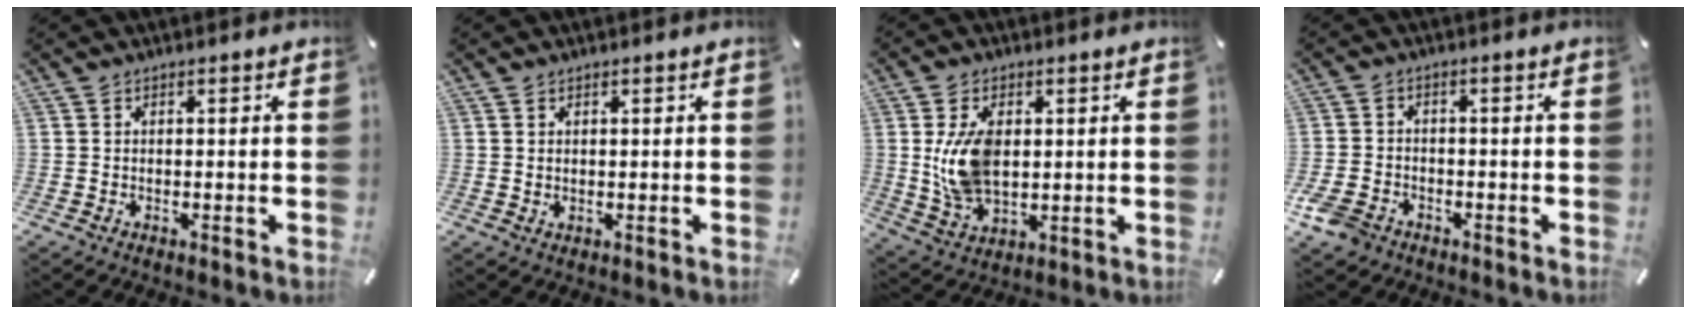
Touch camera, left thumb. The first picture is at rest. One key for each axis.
{"total": 0.6, "fx": 0.5, "fy": 0.3, "fz": 0.3, "tx": -0.005, "ty": -0.001, "tz": 0.010}
{"total": 11.2, "fx": 1.7, "fy": 7.0, "fz": 8.6, "tx": -0.177, "ty": -0.005, "tz": 0.031}
{"total": 4.8, "fx": -2.9, "fy": 3.3, "fz": 2.0, "tx": -0.058, "ty": 0.010, "tz": -0.058}